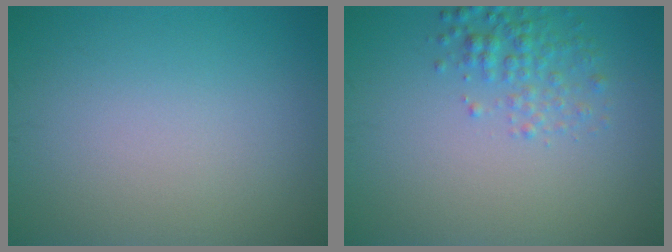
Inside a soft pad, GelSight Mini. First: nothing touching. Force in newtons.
{"total": 2.3, "press": 2.3, "slide": 0.1}